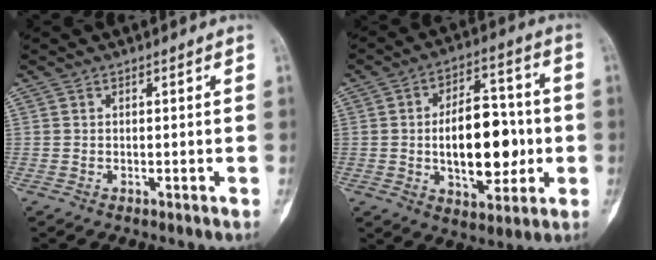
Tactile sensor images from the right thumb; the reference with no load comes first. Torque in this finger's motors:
{"motor_torque": [2.69, 2.32, 1.15, -1.00, 0.52]}